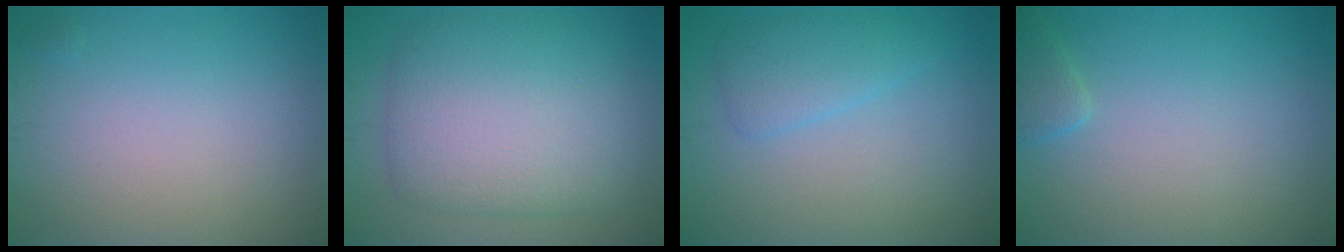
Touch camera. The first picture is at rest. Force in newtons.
{"total": 9.3, "press": 9.3, "slide": 0.2}
{"total": 2.6, "press": 2.6, "slide": 0.1}
{"total": 1.4, "press": 1.4, "slide": 0.1}